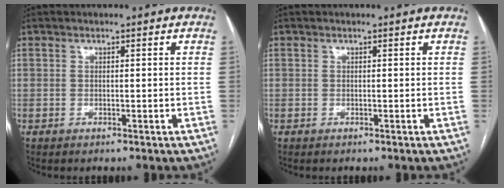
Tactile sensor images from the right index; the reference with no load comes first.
{"total": 0.0}